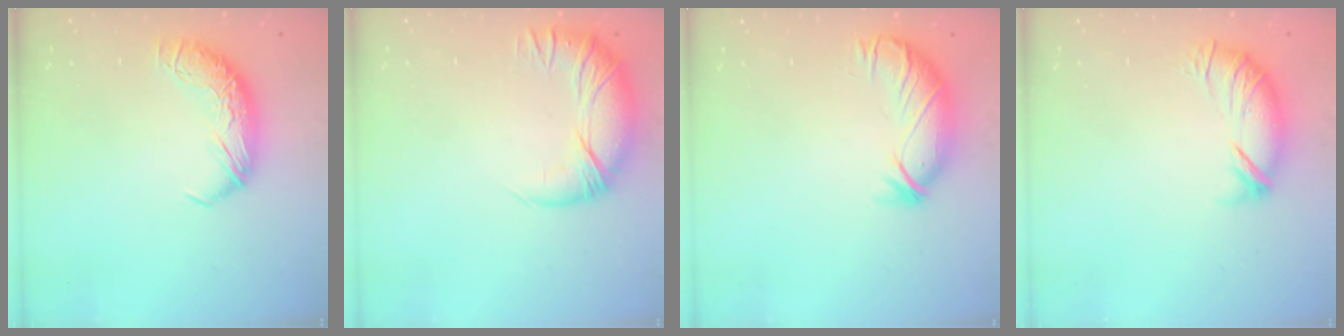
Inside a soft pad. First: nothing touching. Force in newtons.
{"total": 3.1, "press": 1.0, "slide": 2.9}
{"total": 3.8, "press": 3.3, "slide": 1.9}
{"total": 3.8, "press": 3.4, "slide": 1.8}